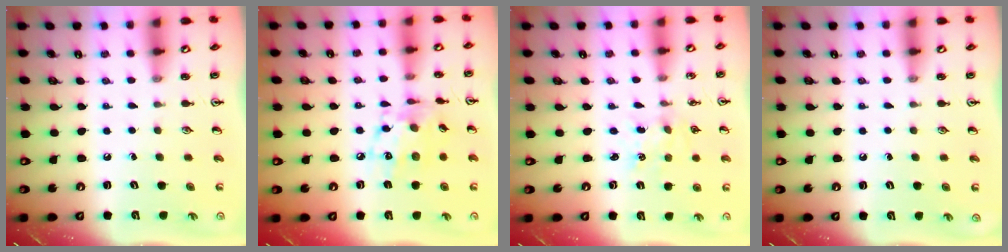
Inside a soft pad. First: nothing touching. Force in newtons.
{"total": 11.5, "press": 11.5, "slide": 0.8}
{"total": 2.3, "press": 2.3, "slide": 0.3}
{"total": 0.0}